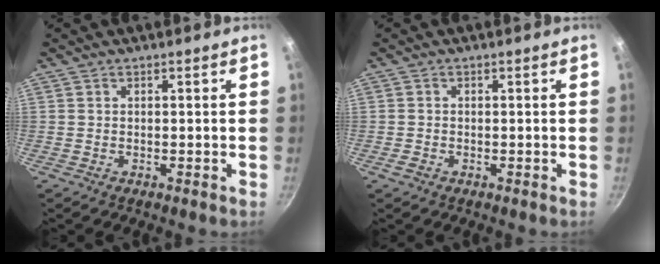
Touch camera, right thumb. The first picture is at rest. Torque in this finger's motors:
{"motor_torque": [0.13, 0.06, -0.27, 0.13, -0.02]}